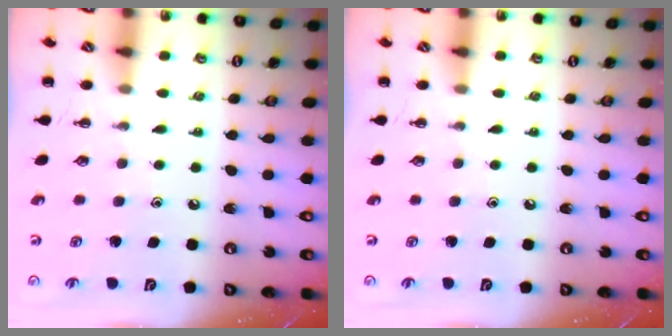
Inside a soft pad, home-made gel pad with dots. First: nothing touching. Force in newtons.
{"total": 0.0}